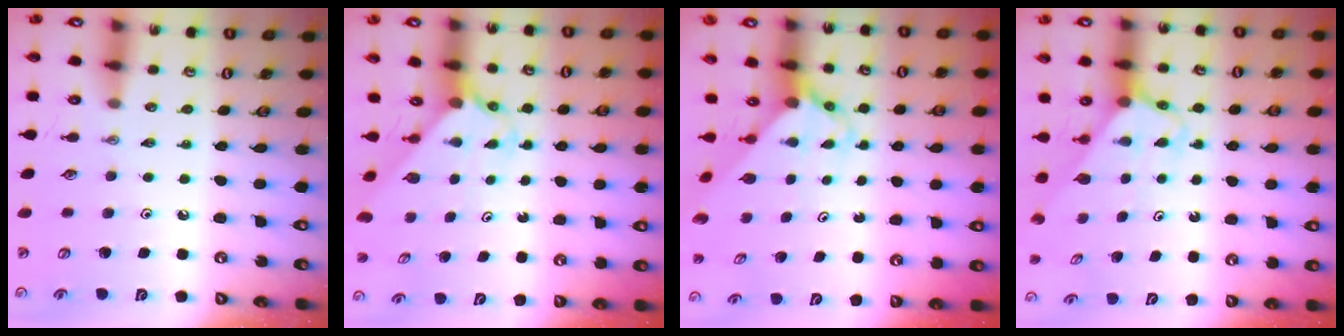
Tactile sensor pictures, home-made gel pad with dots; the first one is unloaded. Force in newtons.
{"total": 2.4, "press": 2.4, "slide": 0.2}
{"total": 3.6, "press": 3.6, "slide": 0.2}
{"total": 2.7, "press": 2.7, "slide": 0.1}